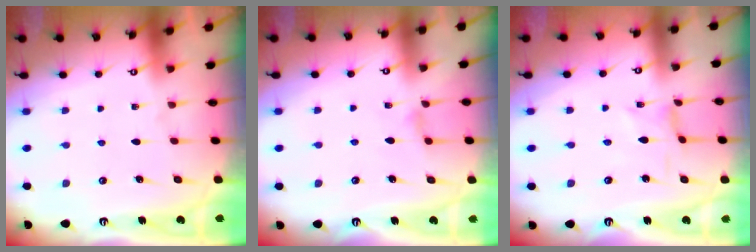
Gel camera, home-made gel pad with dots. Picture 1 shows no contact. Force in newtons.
{"total": 2.1, "press": 2.1, "slide": 0.5}
{"total": 0.0}